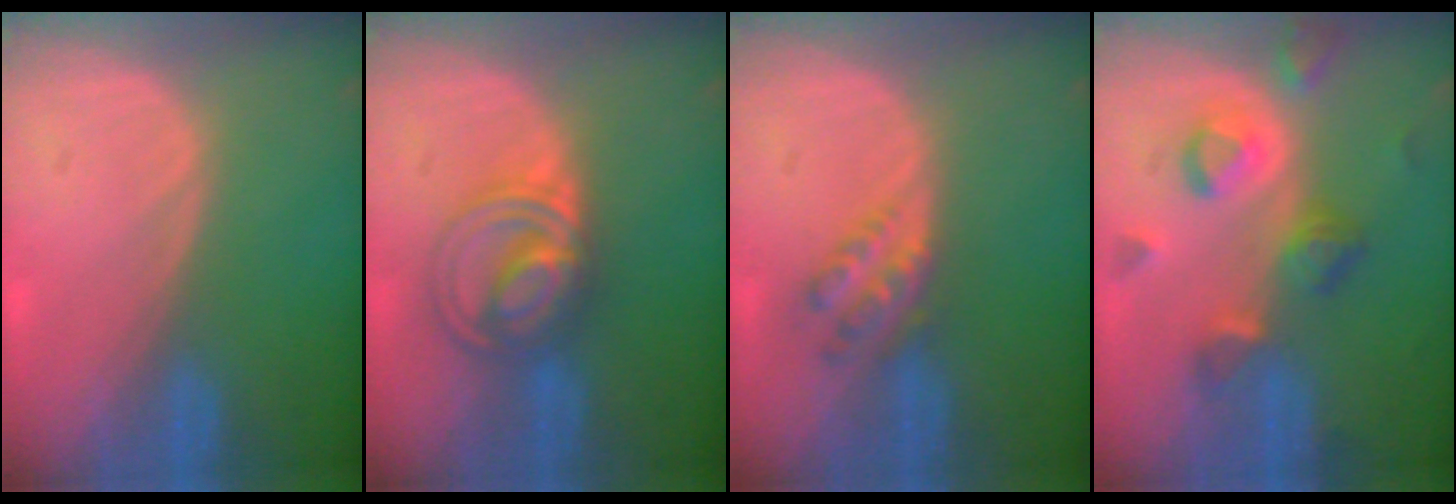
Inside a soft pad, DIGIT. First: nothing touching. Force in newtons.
{"total": 6.5, "press": 6.5, "slide": 0.3}
{"total": 4.5, "press": 3.9, "slide": 2.2}
{"total": 7.2, "press": 7.2, "slide": 1.0}